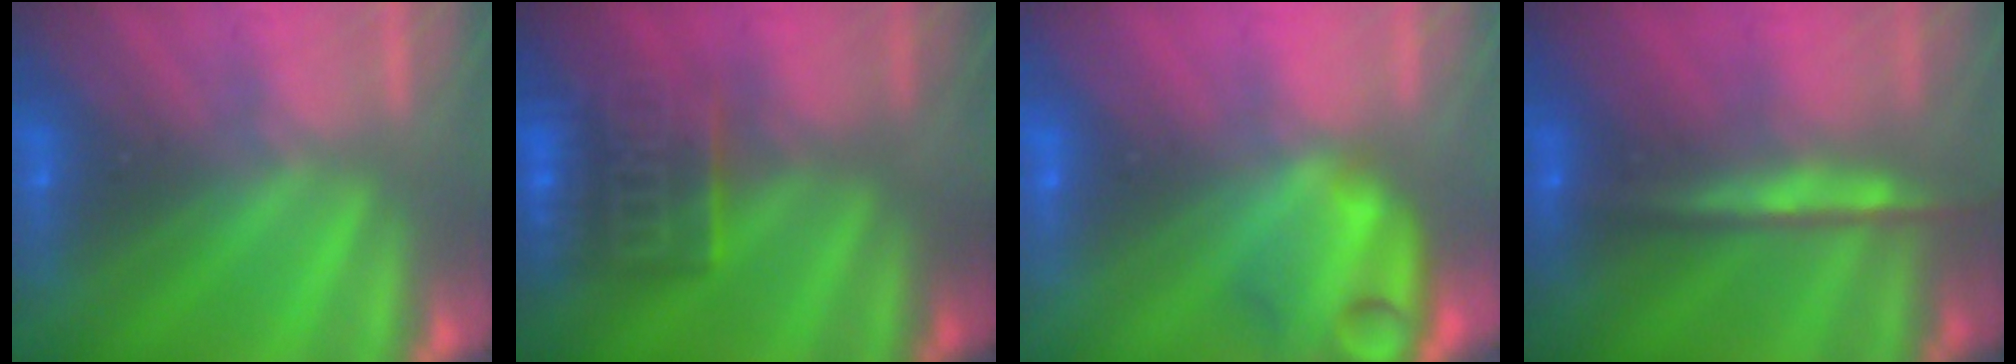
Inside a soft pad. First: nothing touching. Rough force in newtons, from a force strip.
{"total": 7.3}
{"total": 8.6}
{"total": 8.5}